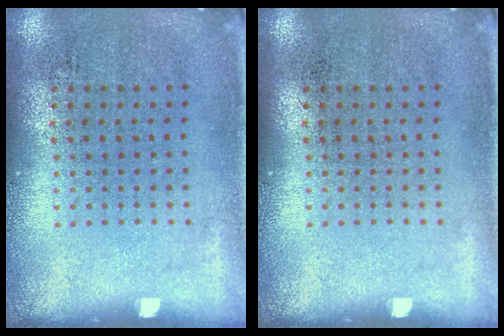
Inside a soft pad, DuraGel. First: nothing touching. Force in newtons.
{"total": 0.0}